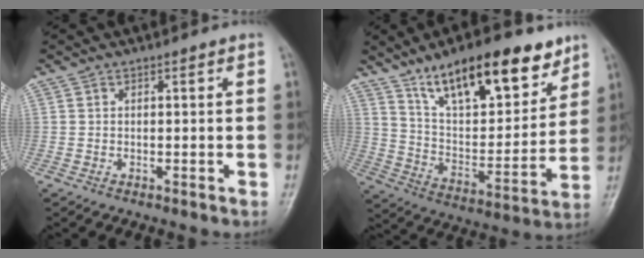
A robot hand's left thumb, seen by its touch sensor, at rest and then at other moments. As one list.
[{"total": 21.1, "force": [13.8, 8.2, 13.7], "torque": [-0.171, -0.060, 0.237]}]